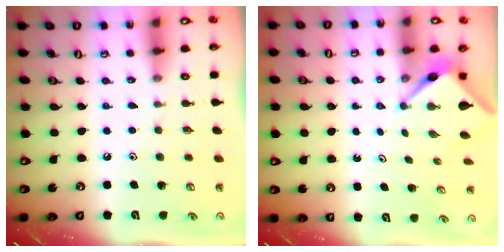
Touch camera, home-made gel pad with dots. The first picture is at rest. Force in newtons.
{"total": 4.0, "press": 4.0, "slide": 0.2}